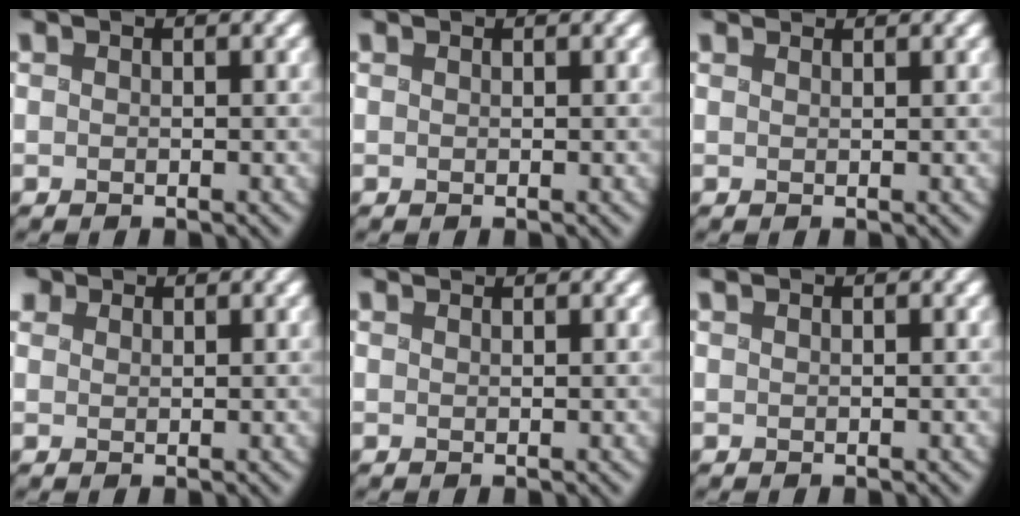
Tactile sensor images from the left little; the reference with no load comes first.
{"total": 0.0}
{"total": 1.2, "force": [1.2, 0.0, 0.1], "torque": [-0.006, 0.007, 0.023]}
{"total": 1.9, "force": [1.4, 1.1, 0.6], "torque": [-0.022, 0.000, 0.032]}
{"total": 1.1, "force": [1.1, -0.1, 0.1], "torque": [-0.005, 0.008, 0.022]}
{"total": 0.5, "force": [0.4, 0.2, 0.2], "torque": [-0.005, 0.003, 0.009]}